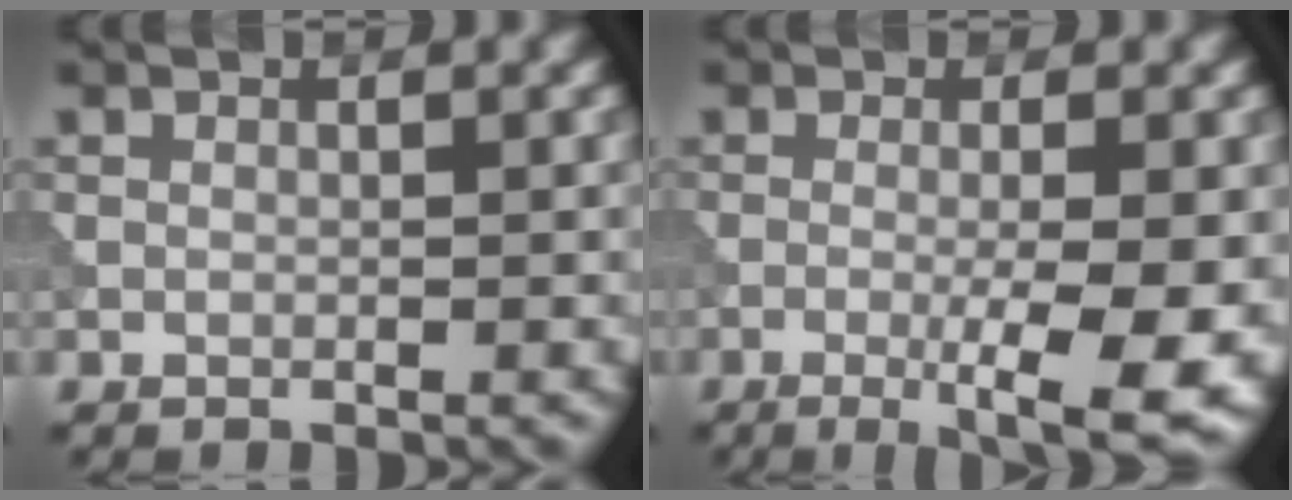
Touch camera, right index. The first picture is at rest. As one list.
[{"total": 6.9, "force": [-1.8, 1.2, 6.5], "torque": [-0.097, -0.010, -0.026]}]